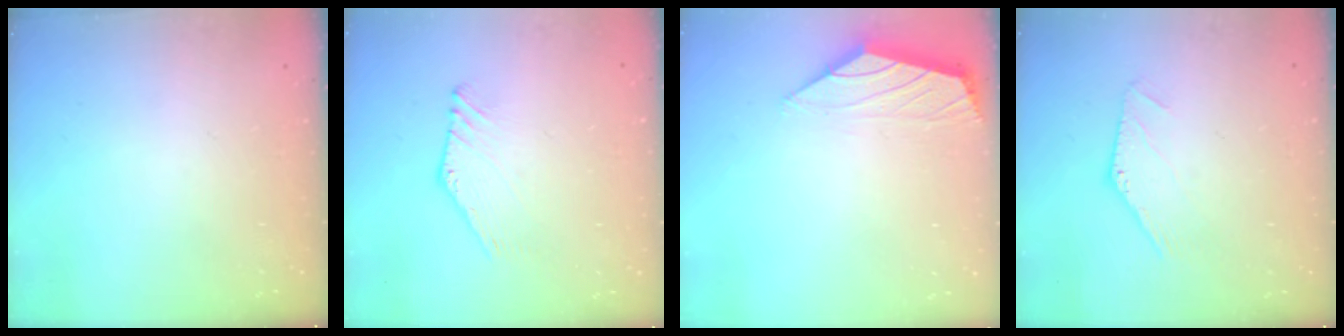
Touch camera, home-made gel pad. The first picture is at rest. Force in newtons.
{"total": 2.1, "press": 2.1, "slide": 0.1}
{"total": 0.0}
{"total": 0.0}